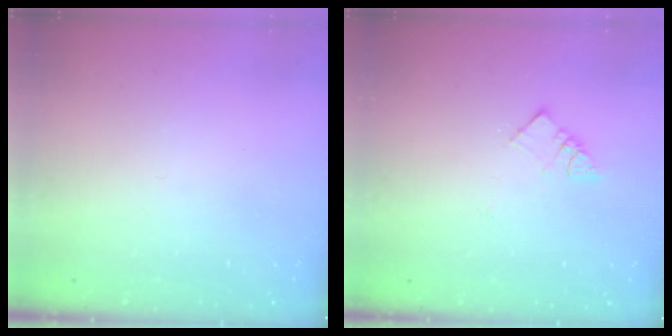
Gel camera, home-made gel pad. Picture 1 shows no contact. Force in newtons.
{"total": 5.4, "press": 5.4, "slide": 0.1}